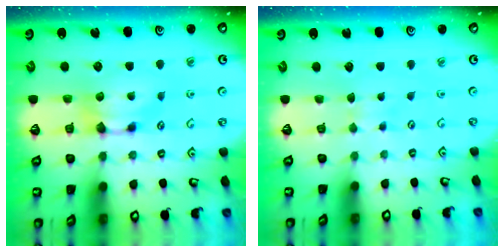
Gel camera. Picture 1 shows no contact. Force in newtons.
{"total": 3.3, "press": 3.3, "slide": 0.3}